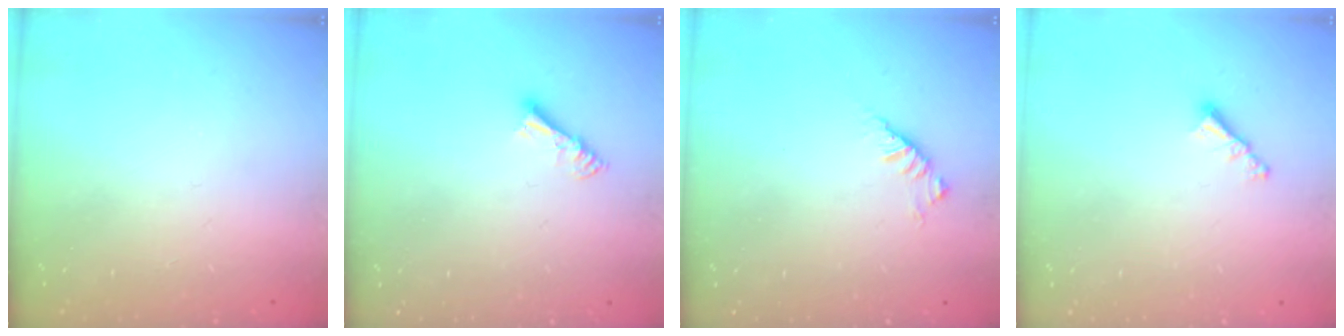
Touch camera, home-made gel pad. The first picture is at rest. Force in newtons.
{"total": 4.4, "press": 4.4, "slide": 0.6}
{"total": 2.9, "press": 2.8, "slide": 0.7}
{"total": 3.5, "press": 3.5, "slide": 0.3}